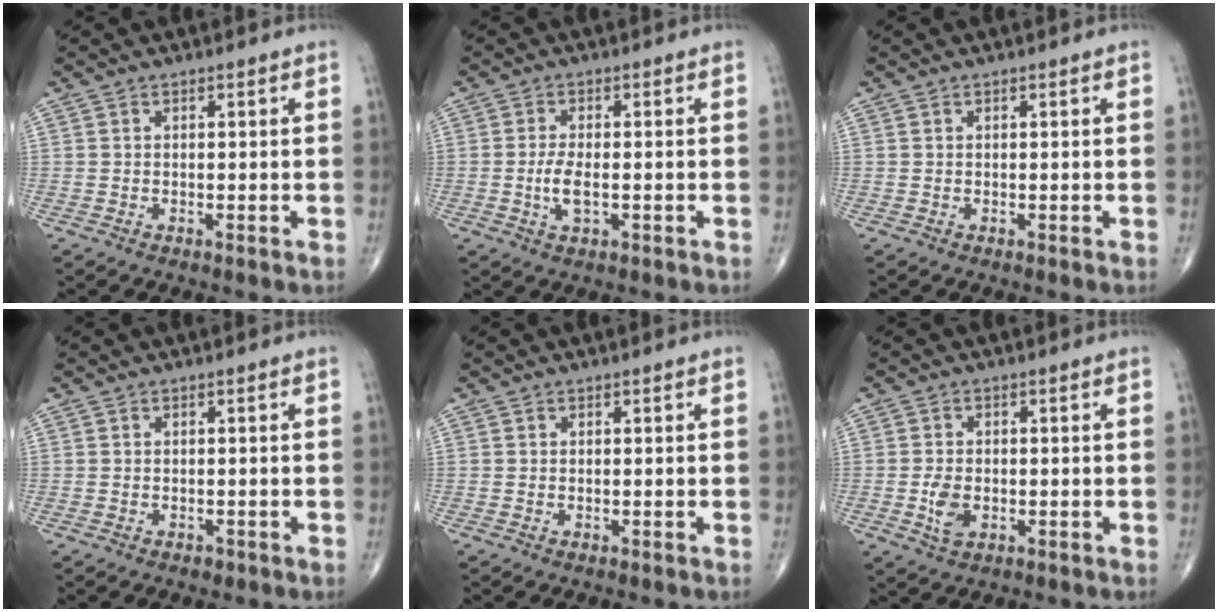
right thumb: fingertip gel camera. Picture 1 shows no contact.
{"total": 4.1, "force": [-0.7, 1.6, 3.7], "torque": [-0.077, -0.004, -0.015]}
{"total": 0.0}
{"total": 0.8, "force": [-0.5, 0.6, 0.3], "torque": [-0.004, 0.000, -0.005]}
{"total": 0.0}
{"total": 4.2, "force": [-0.9, 2.6, 3.2], "torque": [-0.060, -0.003, -0.013]}